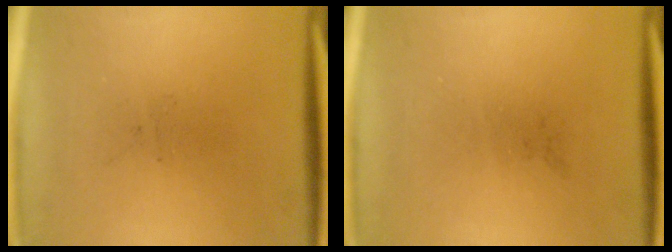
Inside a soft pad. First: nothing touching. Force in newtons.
{"total": 0.0}